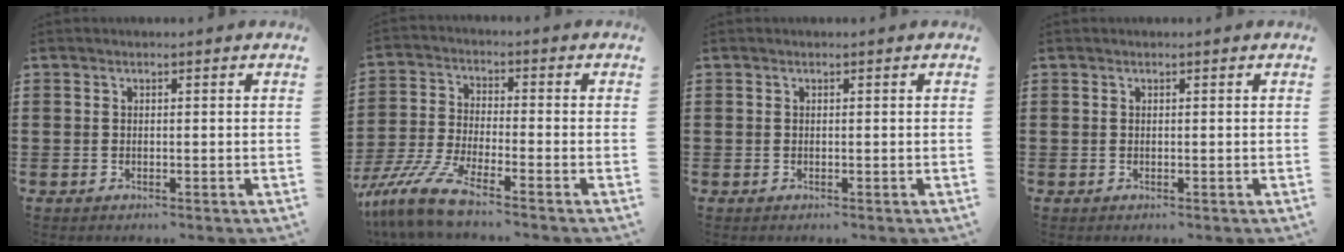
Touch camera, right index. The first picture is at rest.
{"total": 7.7, "force": [-6.5, 0.1, 4.1], "torque": [-0.114, -0.016, -0.137]}
{"total": 0.0}
{"total": 0.0}